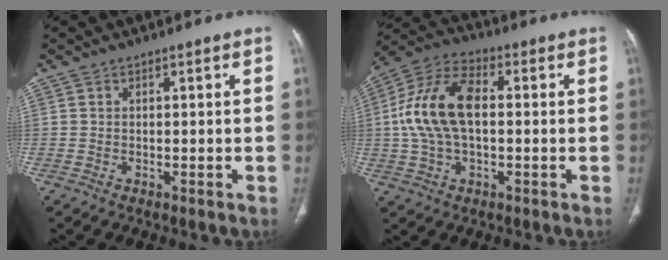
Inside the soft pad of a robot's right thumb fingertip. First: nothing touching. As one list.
[{"total": 14.4, "force": [0.6, 7.9, 12.0], "torque": [-0.242, 0.031, 0.006]}]